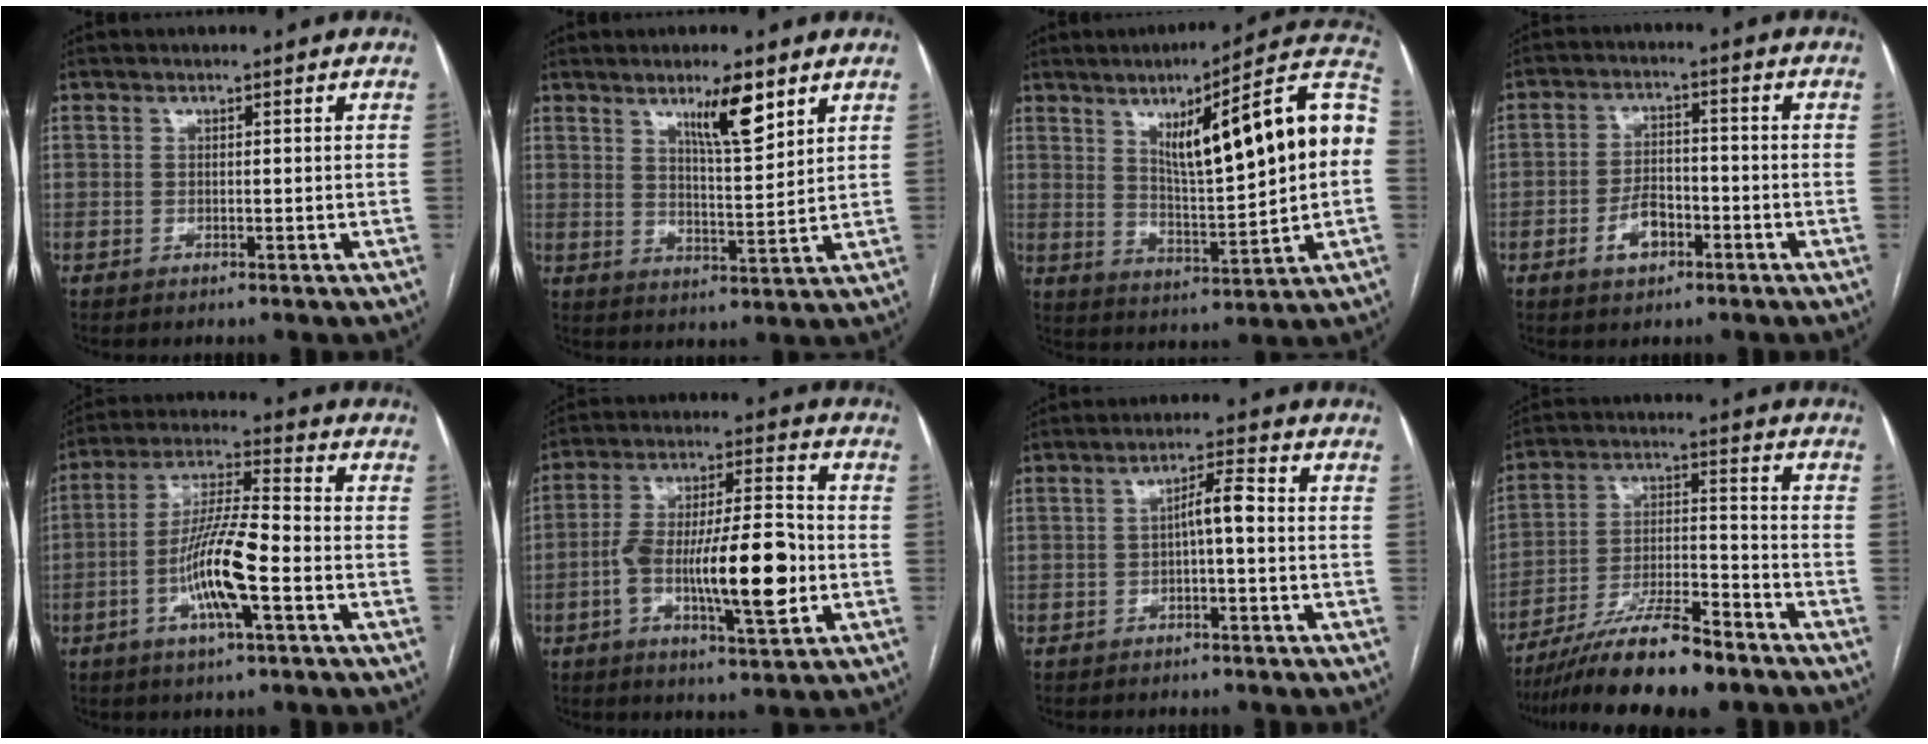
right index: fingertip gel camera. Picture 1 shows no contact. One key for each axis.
{"total": 7.6, "fx": 4.8, "fy": 1.0, "fz": 5.8, "tx": -0.099, "ty": -0.006, "tz": 0.081}
{"total": 20.2, "fx": 4.0, "fy": 2.6, "fz": 19.6, "tx": -0.279, "ty": 0.029, "tz": 0.057}
{"total": 6.1, "fx": -2.8, "fy": 3.2, "fz": 4.3, "tx": -0.088, "ty": 0.010, "tz": -0.046}
{"total": 11.8, "fx": -3.8, "fy": 1.3, "fz": 11.1, "tx": -0.216, "ty": 0.001, "tz": -0.070}
{"total": 15.6, "fx": -3.6, "fy": 3.2, "fz": 14.8, "tx": -0.260, "ty": 0.013, "tz": -0.055}
{"total": 3.7, "fx": -0.5, "fy": 0.5, "fz": 3.7, "tx": -0.059, "ty": 0.014, "tz": -0.006}
{"total": 14.1, "fx": -11.3, "fy": 1.8, "fz": 8.2, "tx": -0.145, "ty": -0.005, "tz": -0.195}